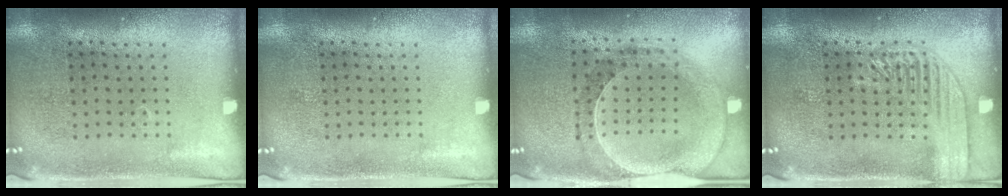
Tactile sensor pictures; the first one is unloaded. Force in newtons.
{"total": 0.0}
{"total": 0.6, "press": 0.6, "slide": 0.2}
{"total": 2.8, "press": 2.8, "slide": 0.4}